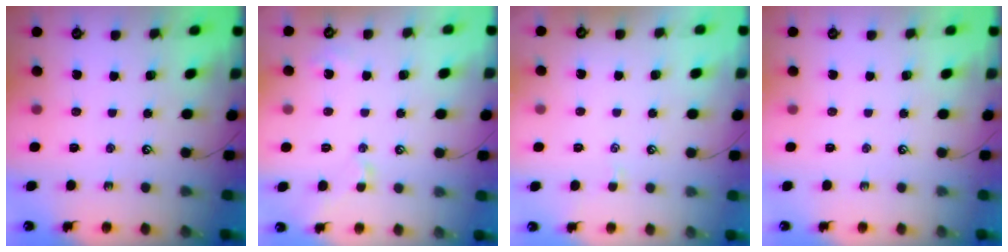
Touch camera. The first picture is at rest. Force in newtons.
{"total": 1.1, "press": 0.9, "slide": 0.7}
{"total": 0.6, "press": 0.5, "slide": 0.4}
{"total": 0.0}